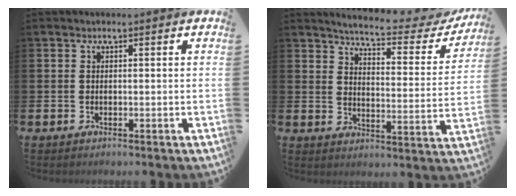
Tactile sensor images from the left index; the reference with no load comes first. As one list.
[{"total": 5.8, "force": [5.3, 0.6, 2.2], "torque": [-0.053, -0.043, 0.082]}]